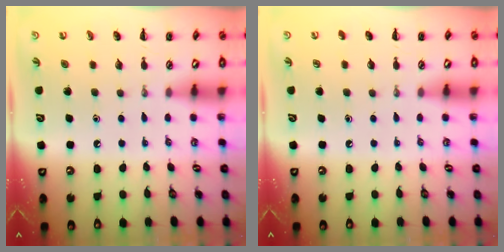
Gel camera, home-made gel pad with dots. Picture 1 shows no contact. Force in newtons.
{"total": 0.0}